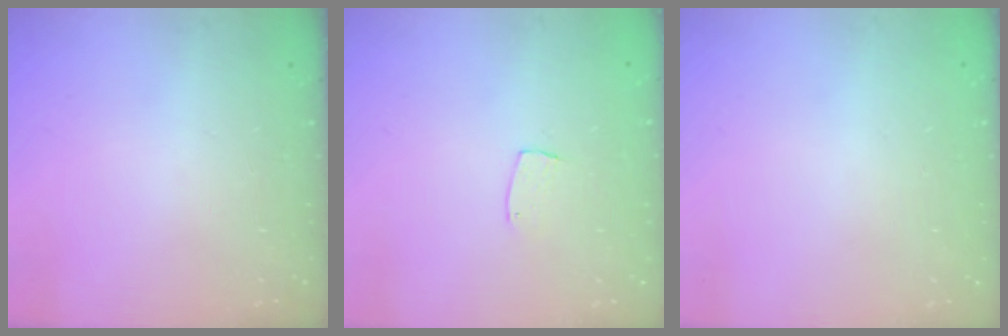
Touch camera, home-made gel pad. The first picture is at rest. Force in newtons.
{"total": 3.7, "press": 3.7, "slide": 0.2}
{"total": 0.0}